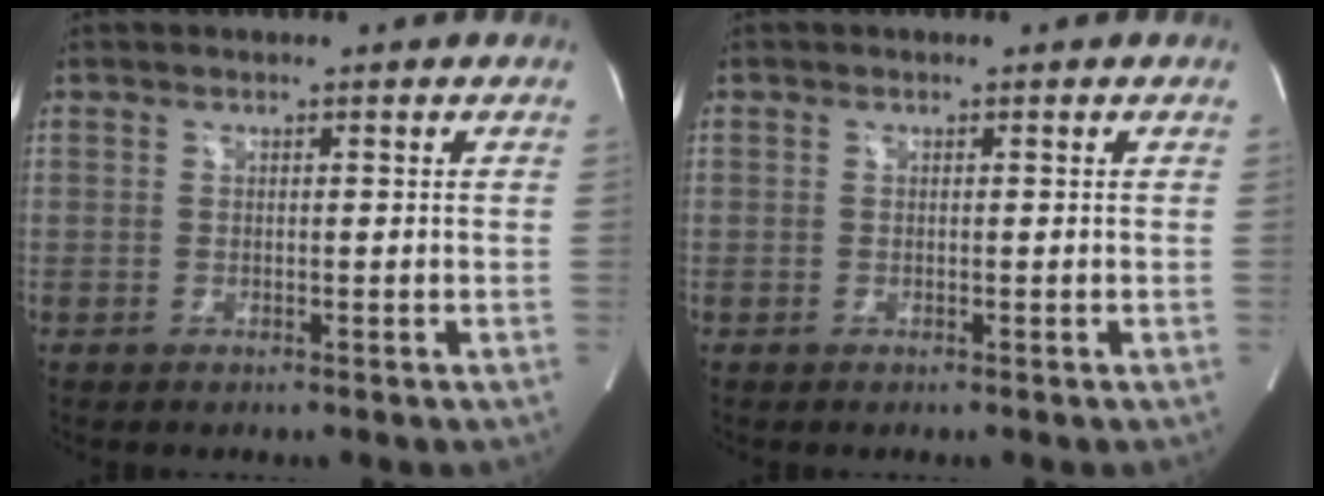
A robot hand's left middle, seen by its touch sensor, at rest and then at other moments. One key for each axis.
{"total": 0.0}